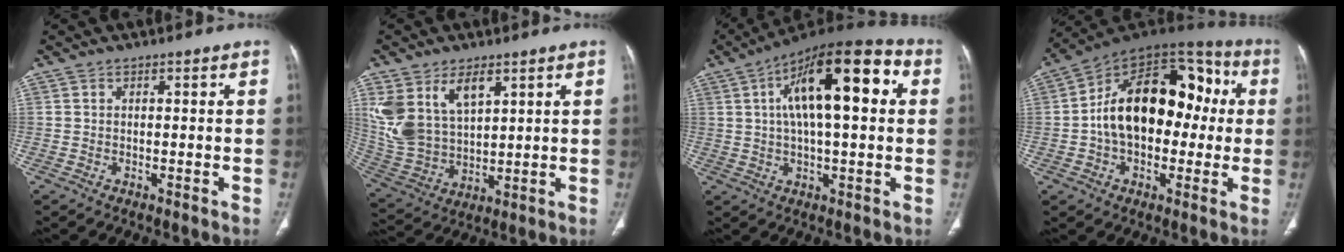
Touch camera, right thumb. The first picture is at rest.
{"total": 13.9, "force": [6.5, 8.0, 9.4], "torque": [-0.179, -0.017, 0.151]}
{"total": 19.9, "force": [4.7, 7.4, 17.9], "torque": [-0.263, 0.026, 0.064]}
{"total": 22.5, "force": [0.9, 14.3, 17.3], "torque": [-0.245, 0.051, 0.007]}